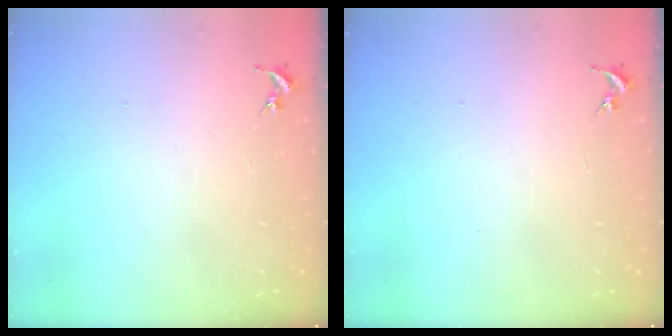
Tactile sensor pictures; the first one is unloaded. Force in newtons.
{"total": 0.0}